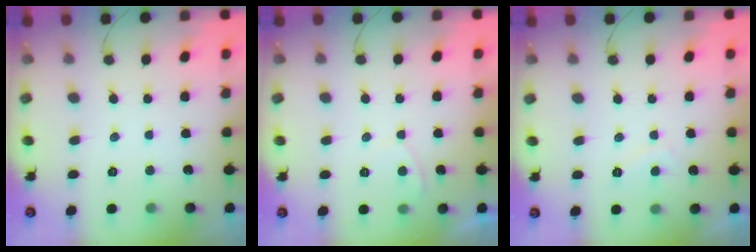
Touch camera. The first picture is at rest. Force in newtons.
{"total": 1.0, "press": 0.8, "slide": 0.5}
{"total": 1.5, "press": 1.3, "slide": 0.7}